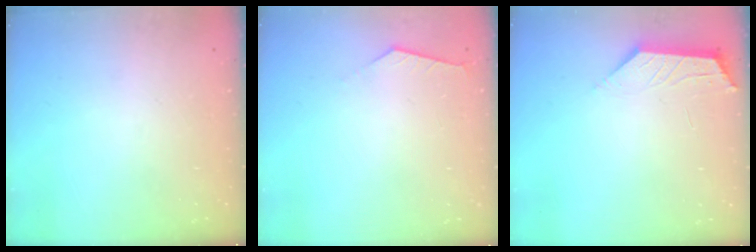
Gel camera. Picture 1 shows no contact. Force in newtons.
{"total": 2.9, "press": 2.9, "slide": 0.5}
{"total": 1.8, "press": 1.7, "slide": 0.4}